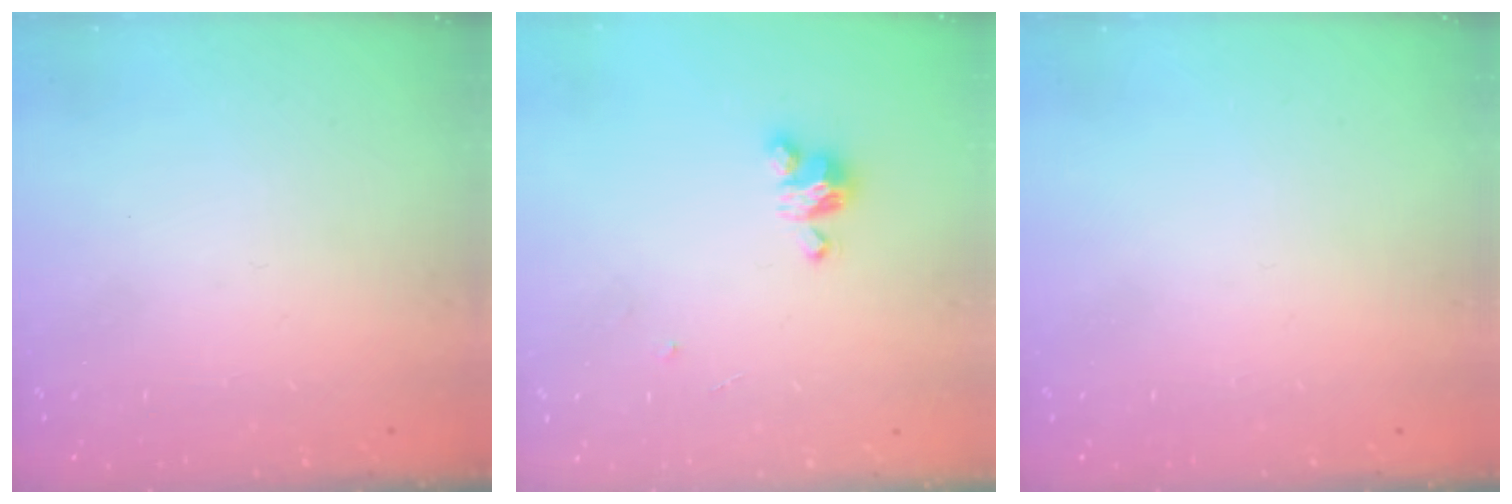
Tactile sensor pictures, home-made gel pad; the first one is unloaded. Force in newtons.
{"total": 4.2, "press": 4.2, "slide": 0.2}
{"total": 0.0}